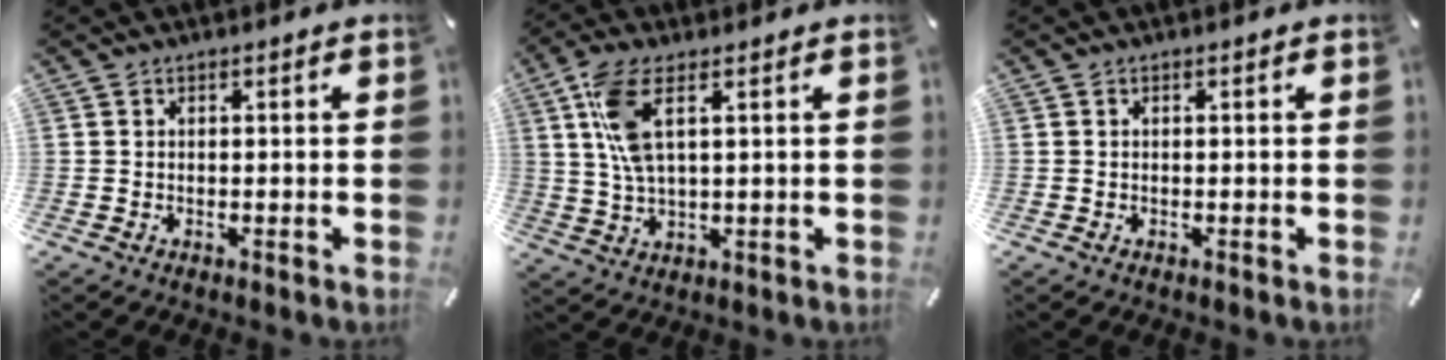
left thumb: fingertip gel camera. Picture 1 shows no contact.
{"total": 8.9, "force": [3.1, 3.5, 7.6], "torque": [-0.174, -0.004, 0.053]}
{"total": 0.0}